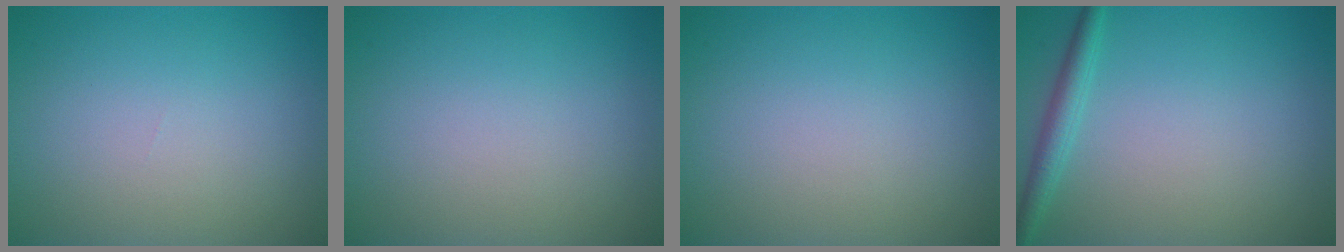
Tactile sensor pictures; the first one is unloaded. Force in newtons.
{"total": 0.0}
{"total": 0.0}
{"total": 2.1, "press": 2.1, "slide": 0.1}